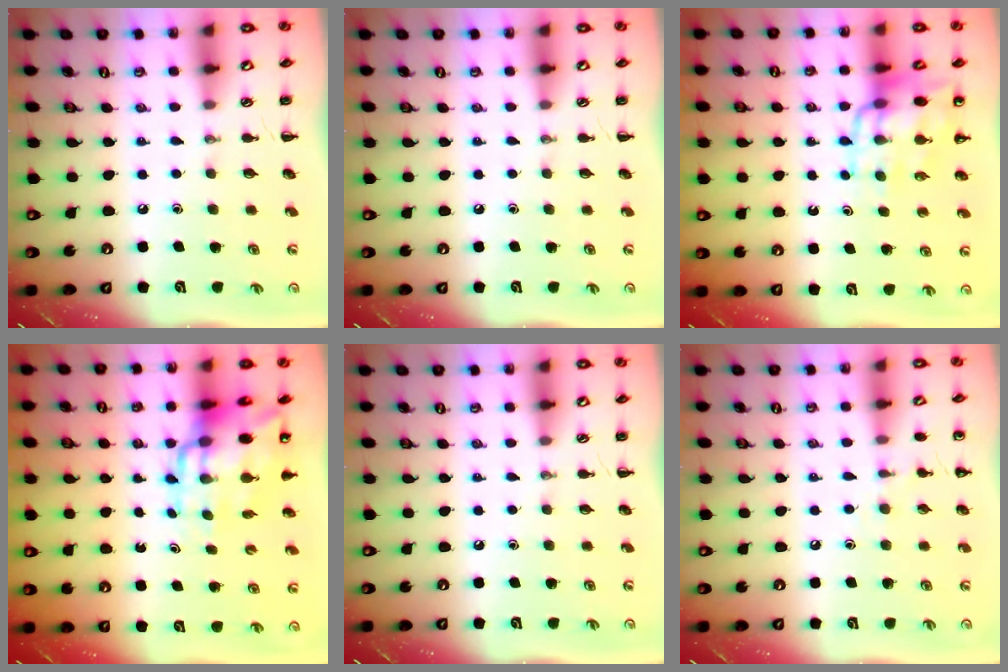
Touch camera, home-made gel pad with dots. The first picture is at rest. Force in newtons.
{"total": 0.0}
{"total": 13.1, "press": 12.7, "slide": 2.9}
{"total": 15.0, "press": 14.4, "slide": 4.2}
{"total": 0.0}
{"total": 6.0, "press": 5.7, "slide": 1.9}